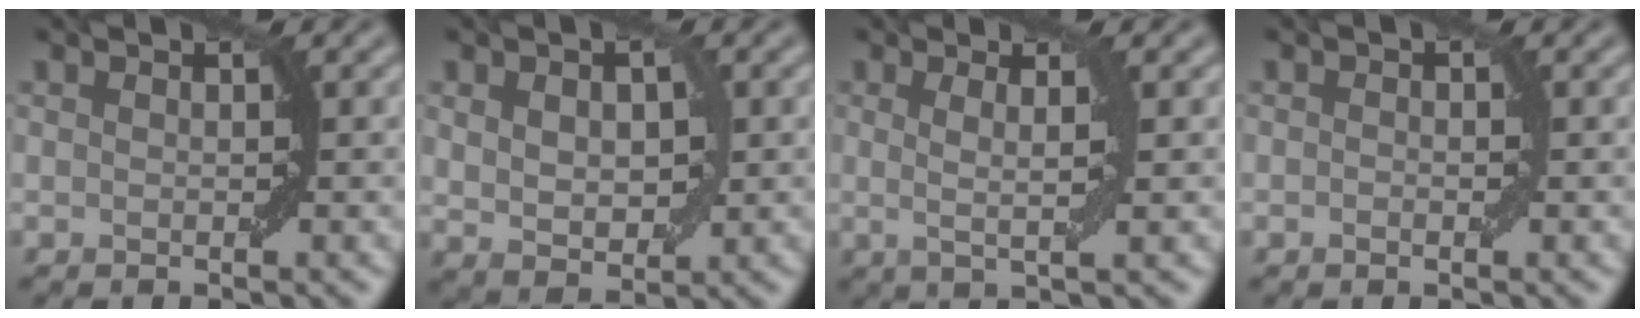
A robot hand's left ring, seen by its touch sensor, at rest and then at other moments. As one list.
[{"total": 3.9, "force": [0.5, 2.4, 3.0], "torque": [-0.058, -0.002, 0.016]}, {"total": 2.5, "force": [0.4, 0.4, 2.4], "torque": [-0.042, -0.003, 0.007]}, {"total": 0.8, "force": [-0.2, 0.4, 0.6], "torque": [-0.009, 0.004, -0.003]}]